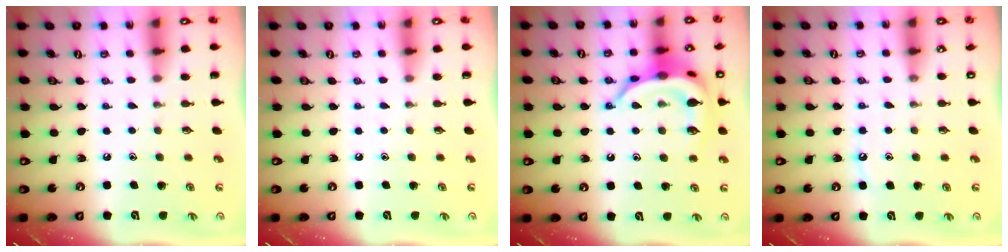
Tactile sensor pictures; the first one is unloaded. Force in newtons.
{"total": 0.0}
{"total": 18.7, "press": 18.7, "slide": 0.3}
{"total": 5.3, "press": 5.2, "slide": 0.7}